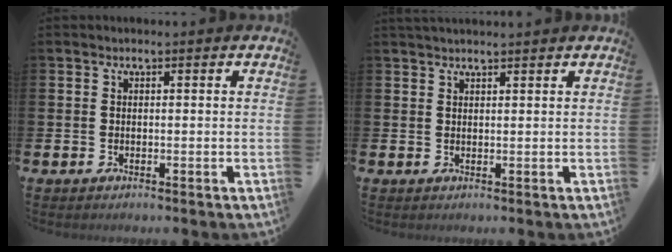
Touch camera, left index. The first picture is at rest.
{"total": 1.1, "force": [1.1, -0.1, 0.2], "torque": [-0.002, -0.002, 0.019]}